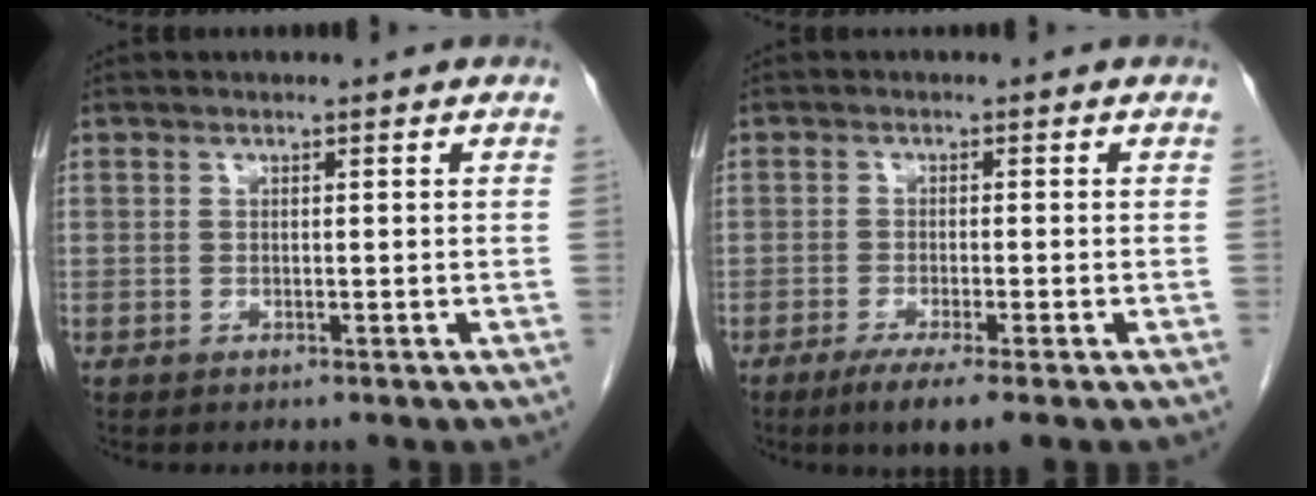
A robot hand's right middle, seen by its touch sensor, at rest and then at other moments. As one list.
[{"total": 5.1, "force": [-3.2, 0.0, 3.9], "torque": [-0.067, -0.014, -0.056]}]